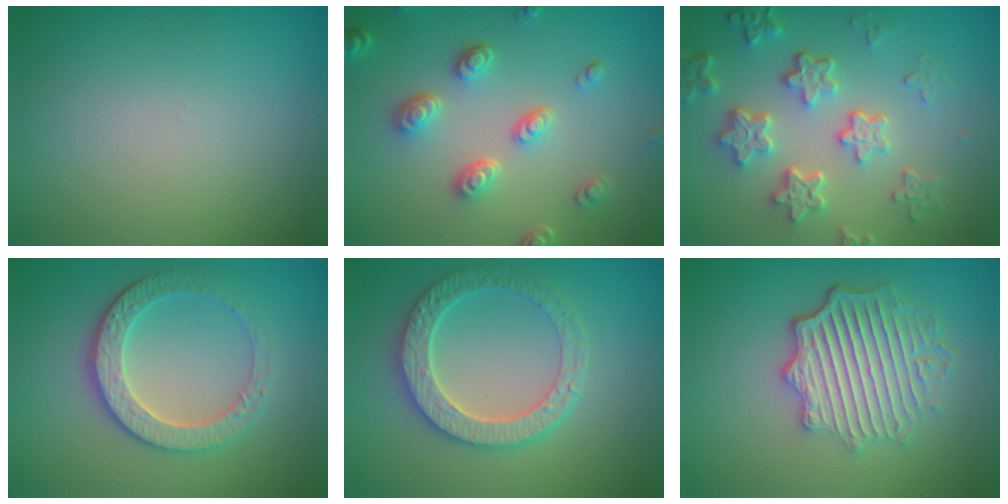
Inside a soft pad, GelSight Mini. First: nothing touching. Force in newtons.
{"total": 4.0, "press": 3.3, "slide": 2.3}
{"total": 5.7, "press": 4.3, "slide": 3.7}
{"total": 4.2, "press": 3.5, "slide": 2.3}
{"total": 4.4, "press": 4.1, "slide": 1.6}
{"total": 5.9, "press": 4.4, "slide": 3.9}